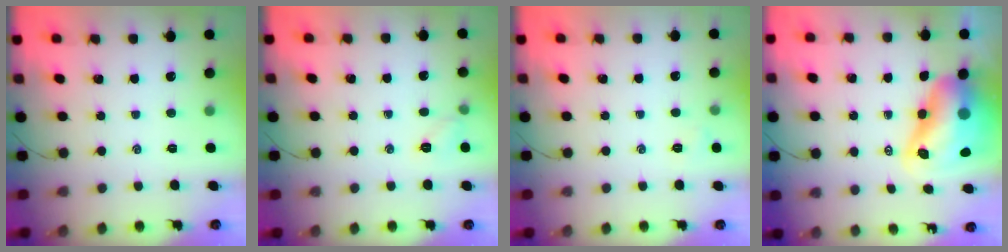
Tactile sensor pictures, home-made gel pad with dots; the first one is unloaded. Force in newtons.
{"total": 5.8, "press": 5.5, "slide": 1.7}
{"total": 3.8, "press": 3.7, "slide": 1.1}
{"total": 13.9, "press": 13.3, "slide": 4.0}